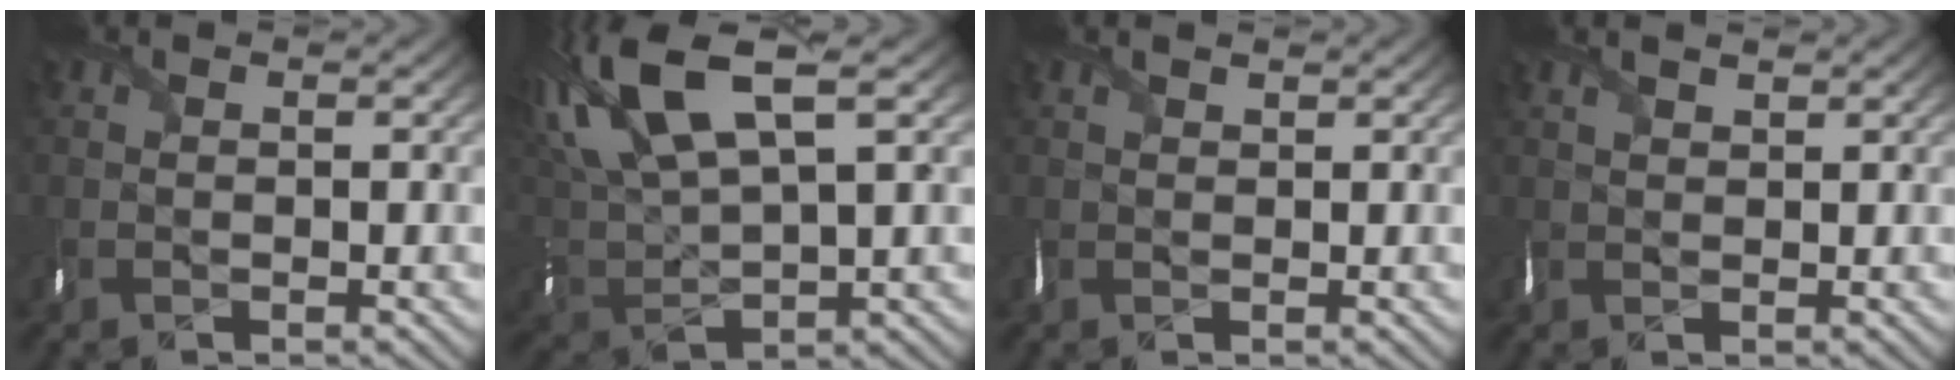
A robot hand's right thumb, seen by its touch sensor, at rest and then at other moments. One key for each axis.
{"total": 14.6, "fx": 6.8, "fy": 5.2, "fz": 11.7, "tx": -0.288, "ty": 0.023, "tz": 0.128}
{"total": 1.0, "fx": 0.8, "fy": 0.4, "fz": 0.5, "tx": -0.017, "ty": 0.004, "tz": 0.018}
{"total": 1.7, "fx": 1.3, "fy": 0.4, "fz": 0.9, "tx": -0.027, "ty": 0.006, "tz": 0.029}